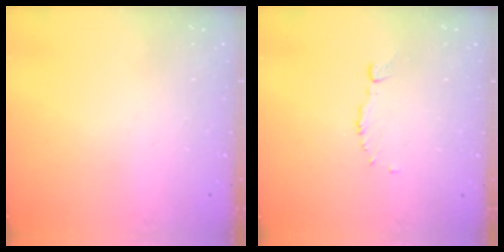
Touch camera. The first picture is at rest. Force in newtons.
{"total": 4.1, "press": 4.1, "slide": 0.3}